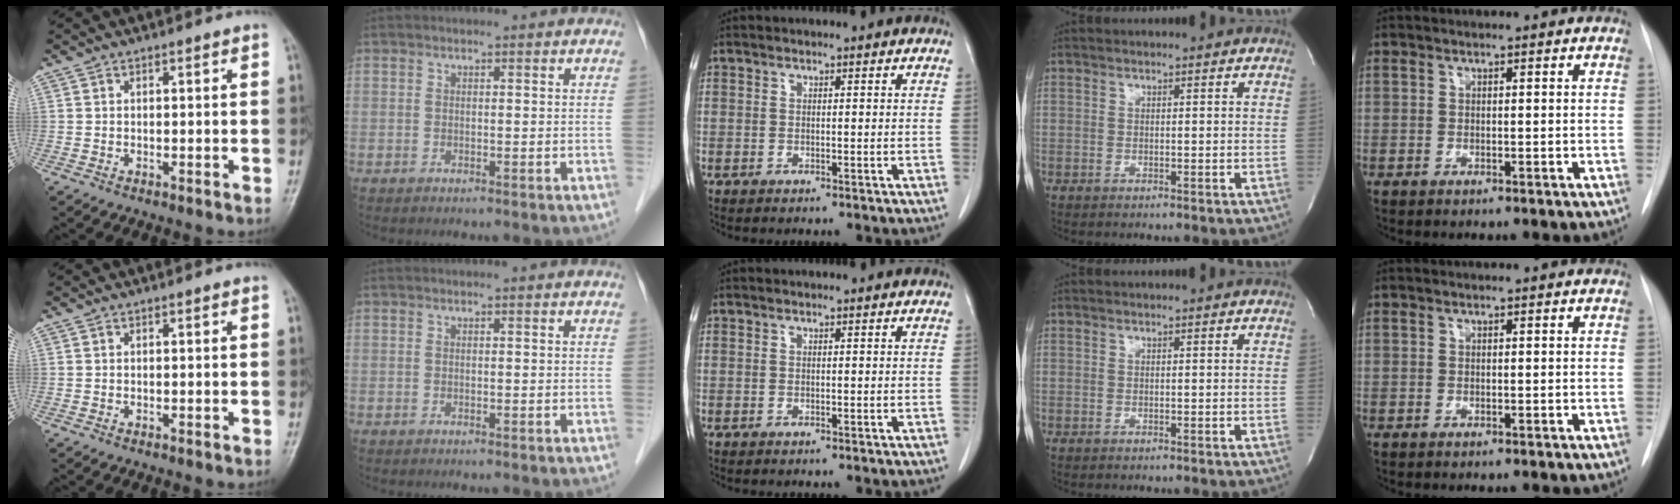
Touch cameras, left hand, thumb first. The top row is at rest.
{}